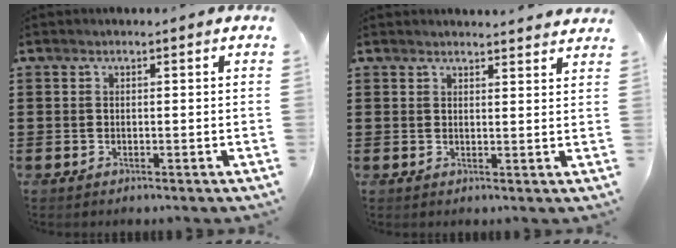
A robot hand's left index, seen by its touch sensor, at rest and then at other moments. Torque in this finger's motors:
{"motor_torque": [1.07, -1.07, 0.17, 0.04]}